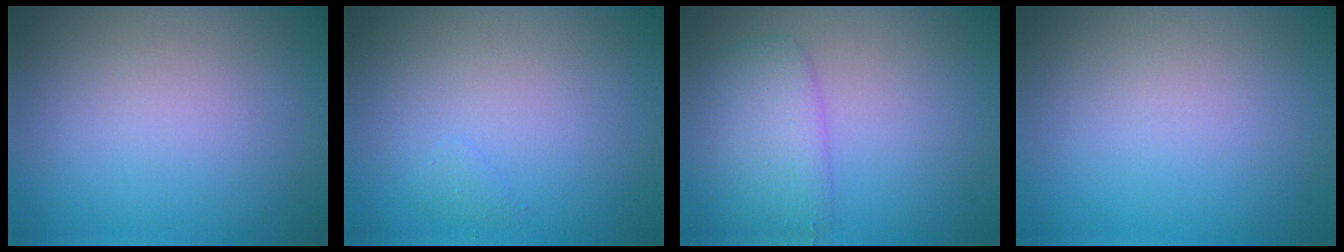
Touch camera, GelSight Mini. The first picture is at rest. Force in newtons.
{"total": 0.5, "press": 0.5, "slide": 0.0}
{"total": 3.8, "press": 3.8, "slide": 0.1}
{"total": 0.0}